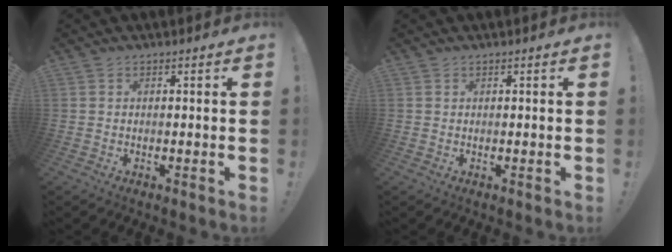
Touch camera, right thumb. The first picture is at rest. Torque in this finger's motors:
{"motor_torque": [-0.28, 0.13, 0.02, 0.06, -0.08]}